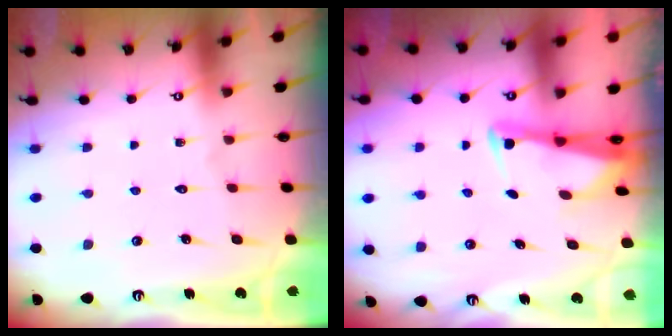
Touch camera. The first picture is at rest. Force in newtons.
{"total": 2.4, "press": 2.3, "slide": 0.5}